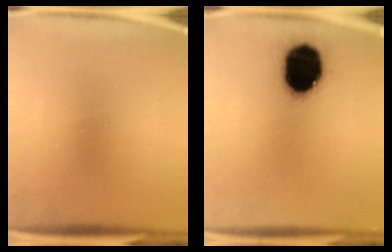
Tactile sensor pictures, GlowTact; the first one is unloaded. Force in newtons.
{"total": 19.2}